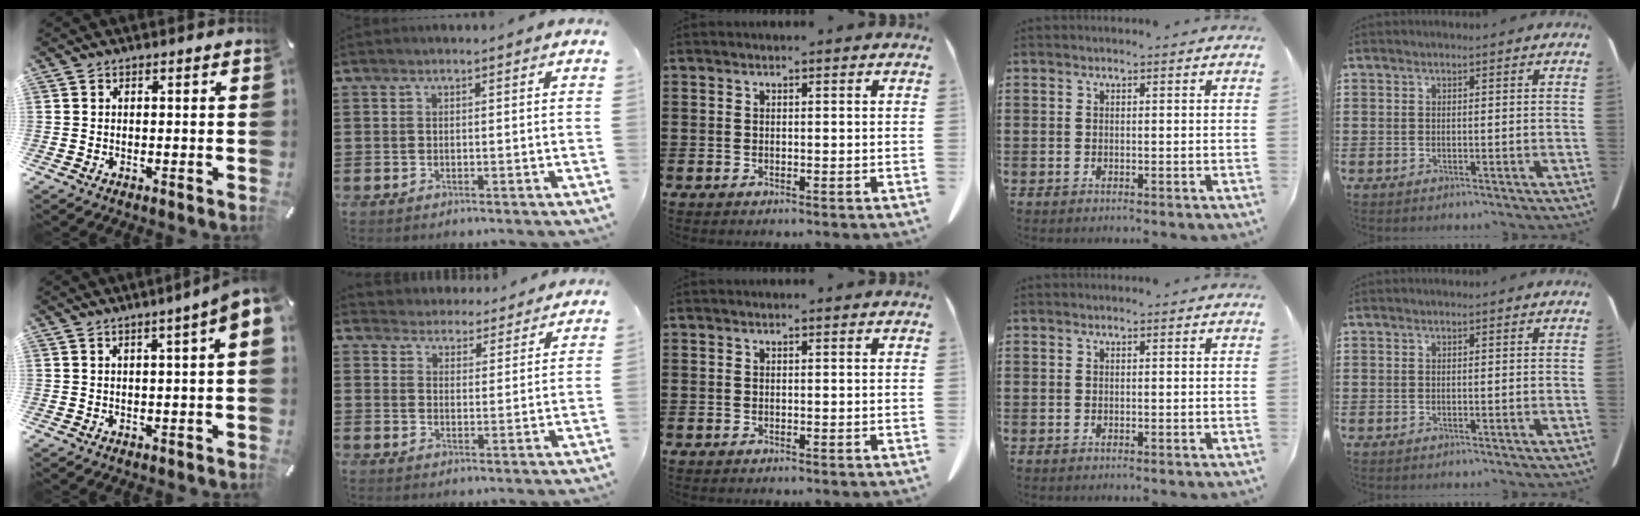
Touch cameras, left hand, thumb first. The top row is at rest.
{"thumb": {"total": 5.3, "force": [1.8, 0.2, 5.0], "torque": [-0.083, -0.012, 0.030]}, "index": {"total": 4.1, "force": [4.0, 0.6, -0.4], "torque": [-0.014, -0.027, 0.071]}}